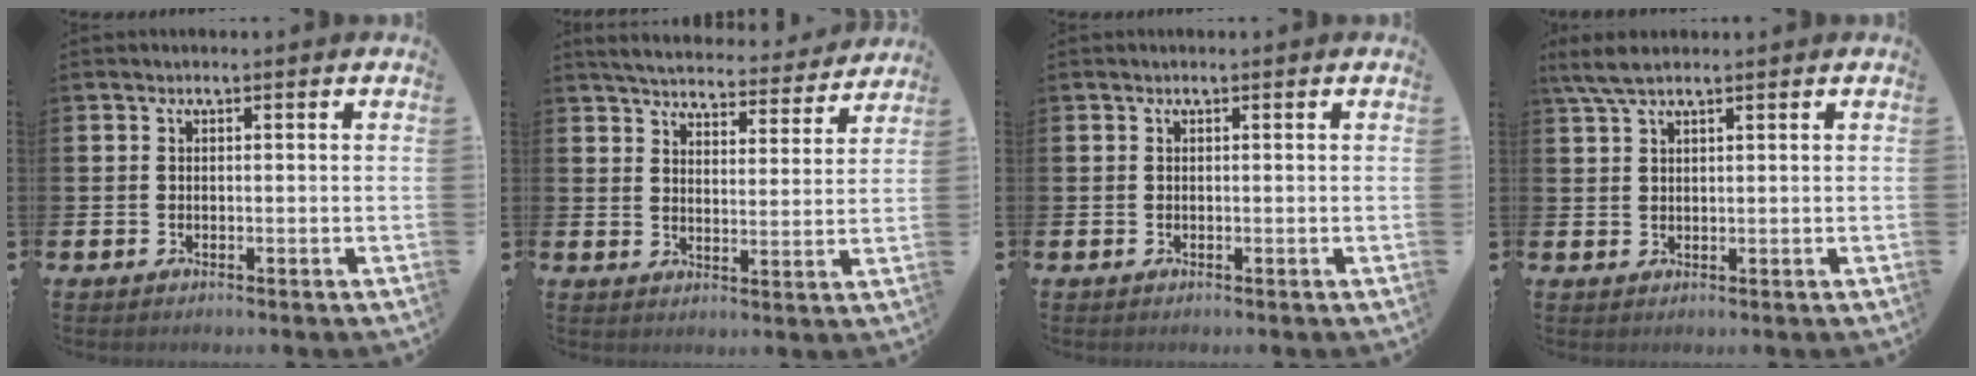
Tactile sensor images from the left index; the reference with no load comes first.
{"total": 4.9, "force": [4.8, 0.8, 0.7], "torque": [-0.035, -0.037, 0.080]}
{"total": 0.0}
{"total": 3.8, "force": [2.8, 0.9, 2.4], "torque": [-0.059, 0.004, 0.052]}